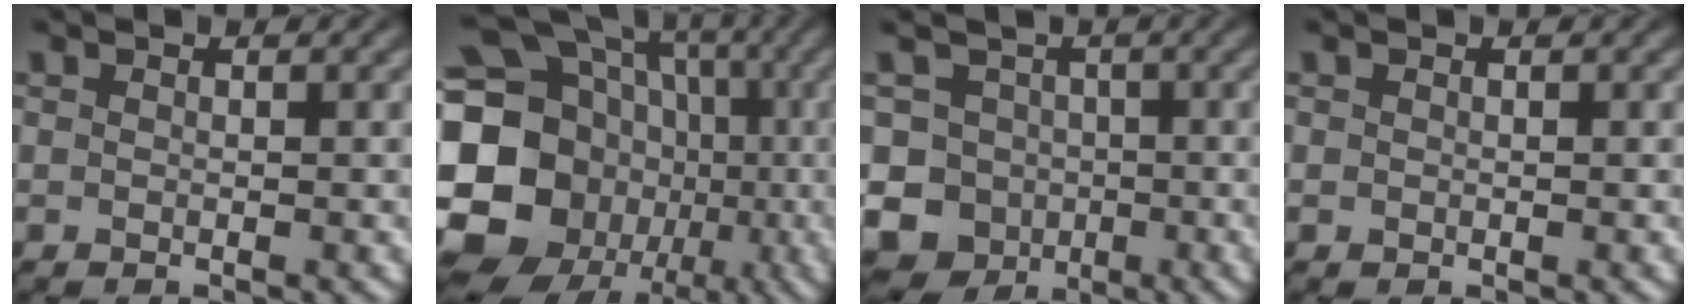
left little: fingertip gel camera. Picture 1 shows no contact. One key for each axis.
{"total": 23.7, "fx": -4.1, "fy": 20.9, "fz": 10.5, "tx": -0.210, "ty": 0.007, "tz": -0.112}
{"total": 10.4, "fx": -3.0, "fy": 9.4, "fz": 3.2, "tx": -0.054, "ty": 0.001, "tz": -0.074}
{"total": 0.0}